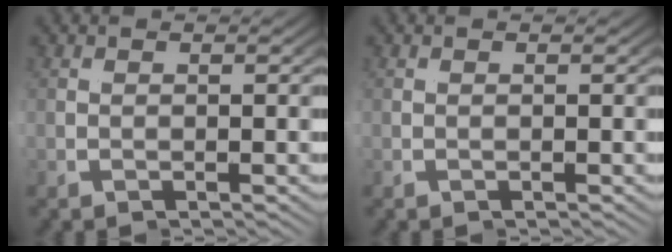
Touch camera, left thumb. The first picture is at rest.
{"total": 0.0}